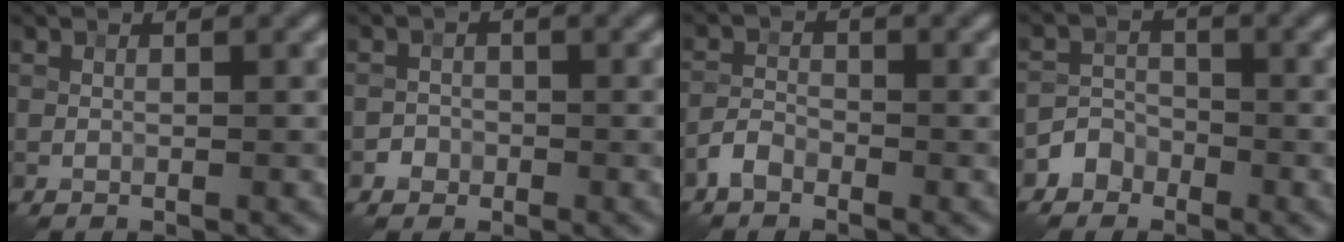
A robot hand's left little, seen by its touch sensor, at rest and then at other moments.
{"total": 1.1, "force": [-0.6, 1.0, 0.0], "torque": [0.009, 0.004, -0.010]}
{"total": 1.8, "force": [-1.3, 0.9, 0.8], "torque": [-0.013, 0.007, -0.031]}
{"total": 2.2, "force": [-1.5, 1.7, 0.2], "torque": [0.008, 0.012, -0.032]}